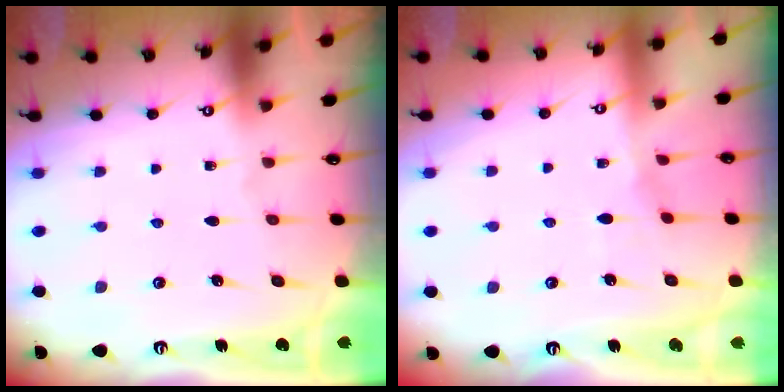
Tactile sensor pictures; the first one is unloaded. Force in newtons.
{"total": 4.7, "press": 4.7, "slide": 0.7}